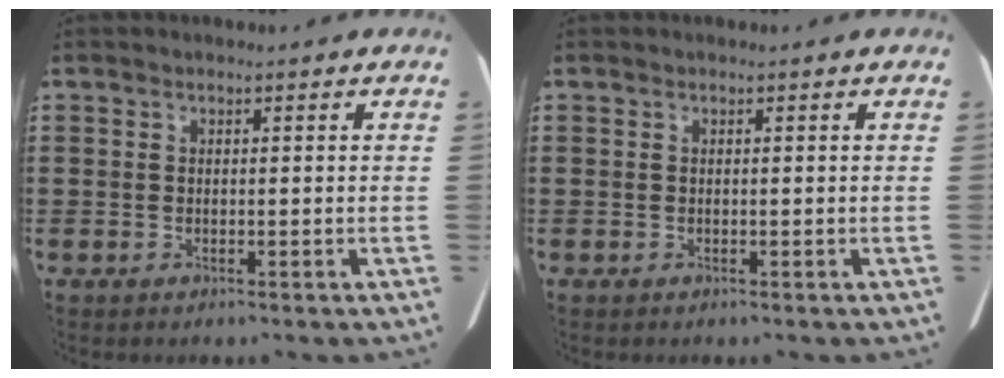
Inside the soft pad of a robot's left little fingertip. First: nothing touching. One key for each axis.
{"total": 0.0}